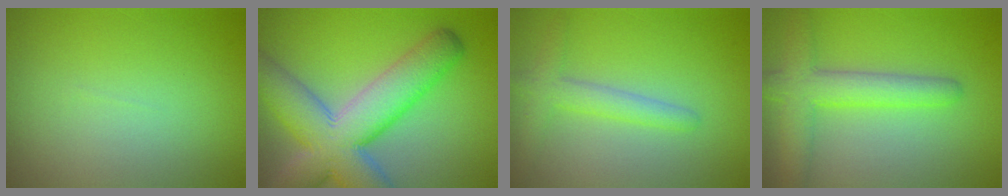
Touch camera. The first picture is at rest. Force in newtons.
{"total": 10.9, "press": 10.9, "slide": 0.6}
{"total": 2.6, "press": 2.6, "slide": 0.1}
{"total": 4.7, "press": 4.7, "slide": 0.3}